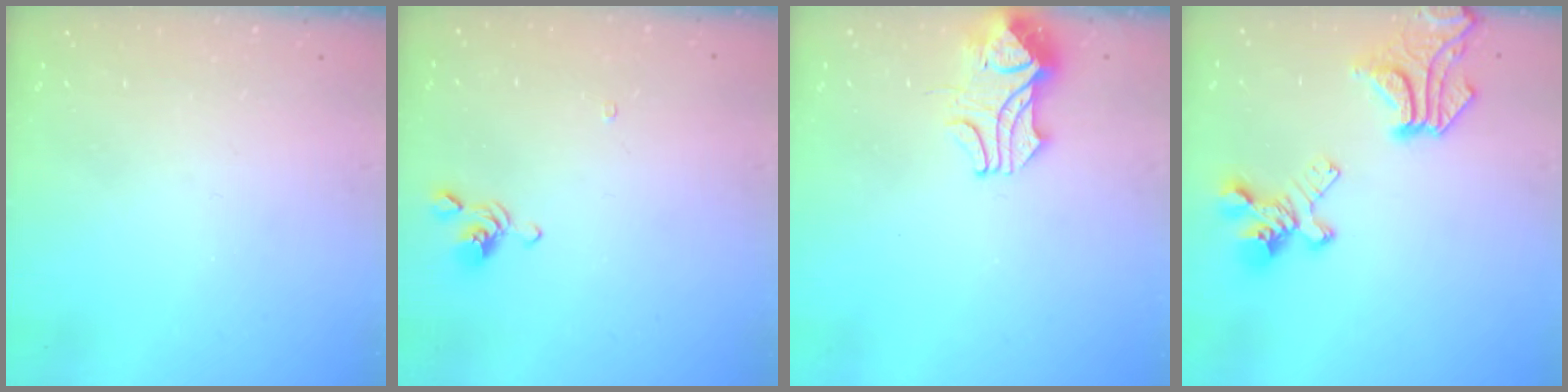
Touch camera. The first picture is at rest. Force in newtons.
{"total": 3.8, "press": 3.8, "slide": 0.6}
{"total": 2.4, "press": 2.2, "slide": 1.0}
{"total": 11.4, "press": 11.0, "slide": 2.8}